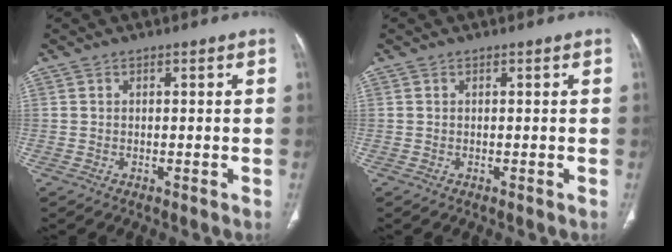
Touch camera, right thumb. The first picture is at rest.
{"total": 0.0}